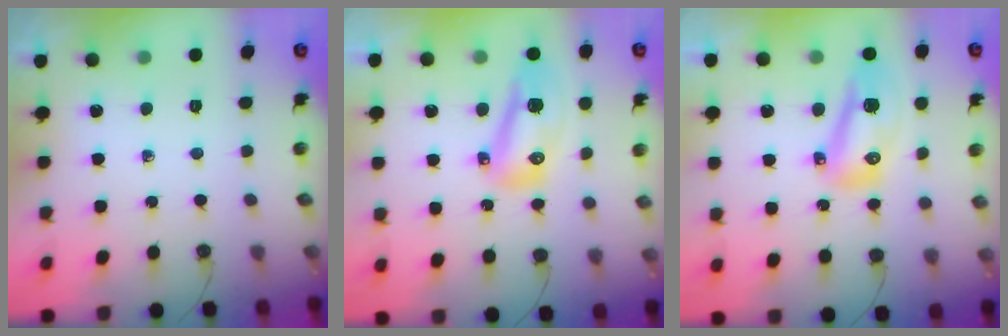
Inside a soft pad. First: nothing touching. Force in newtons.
{"total": 10.6, "press": 10.5, "slide": 1.4}
{"total": 10.6, "press": 10.5, "slide": 1.4}